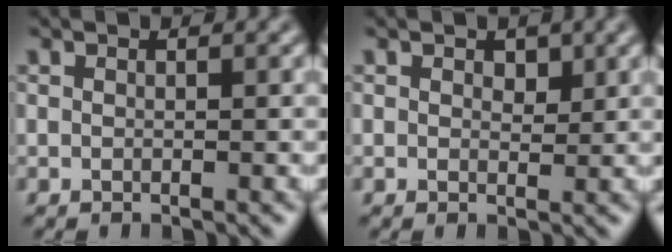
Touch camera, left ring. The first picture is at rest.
{"total": 1.1, "force": [0.6, 0.7, 0.6], "torque": [-0.005, -0.004, 0.008]}